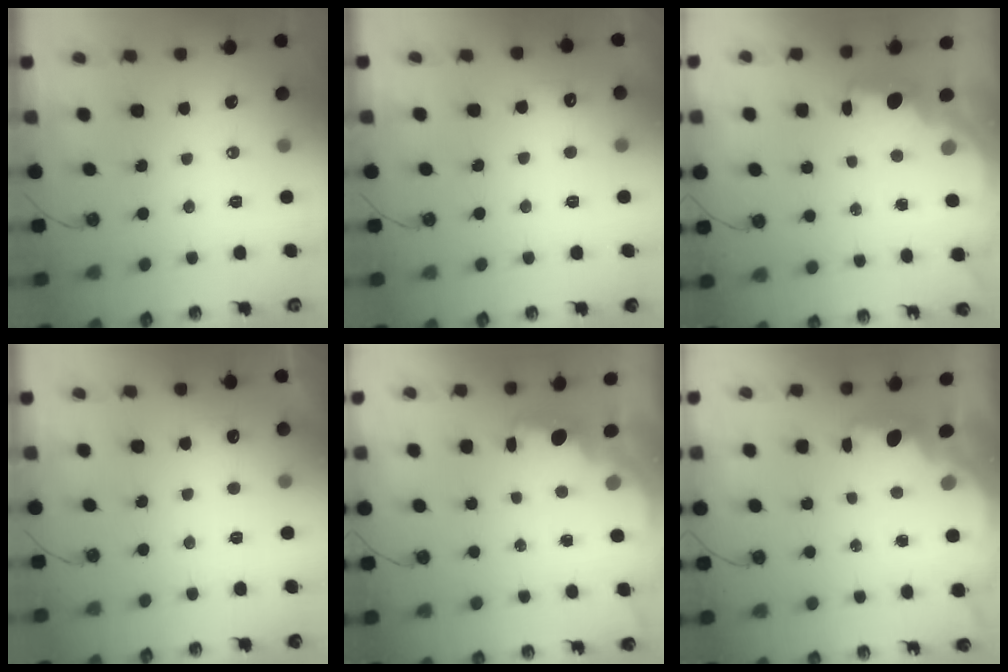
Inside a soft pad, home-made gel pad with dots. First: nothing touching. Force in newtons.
{"total": 6.9, "press": 6.8, "slide": 1.2}
{"total": 3.8, "press": 3.8, "slide": 0.5}
{"total": 3.9, "press": 3.7, "slide": 1.1}
{"total": 2.1, "press": 1.9, "slide": 0.8}
{"total": 2.3, "press": 2.2, "slide": 0.7}